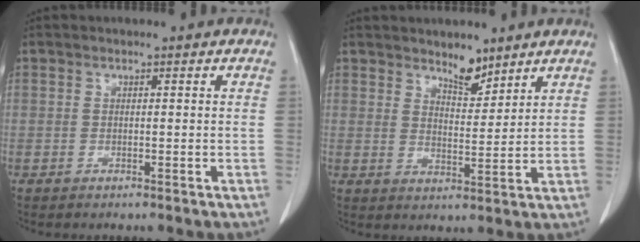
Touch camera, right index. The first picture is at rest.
{"total": 4.4, "force": [3.7, 1.5, 1.8], "torque": [-0.031, -0.009, 0.064]}